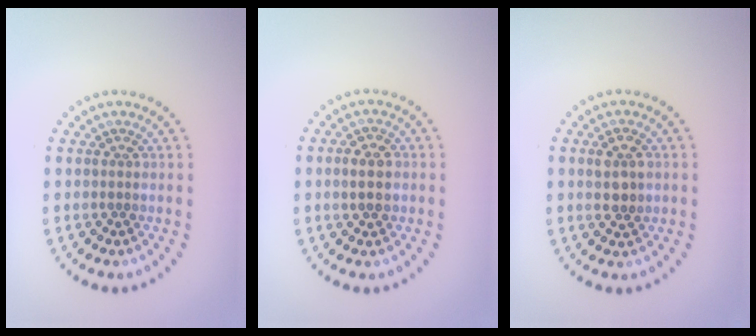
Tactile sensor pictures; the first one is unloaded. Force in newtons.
{"total": 1.9, "press": 1.9, "slide": 0.3}
{"total": 2.4, "press": 2.4, "slide": 0.4}